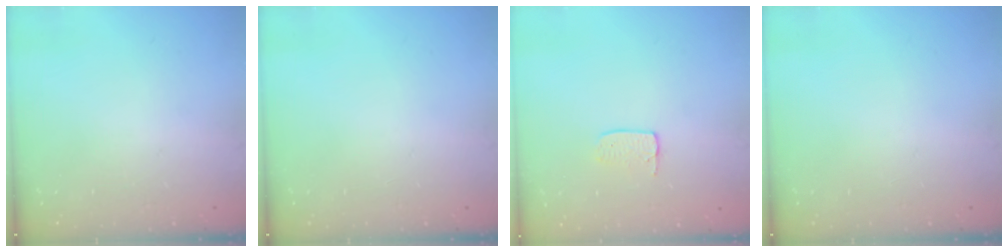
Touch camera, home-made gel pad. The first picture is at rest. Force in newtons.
{"total": 0.0}
{"total": 3.6, "press": 3.6, "slide": 0.2}
{"total": 0.0}